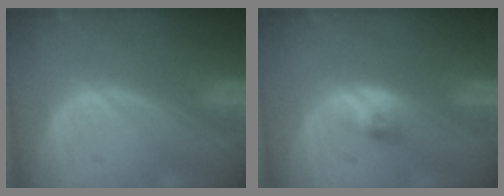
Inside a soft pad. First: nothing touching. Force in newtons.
{"total": 2.6, "press": 2.3, "slide": 1.2}